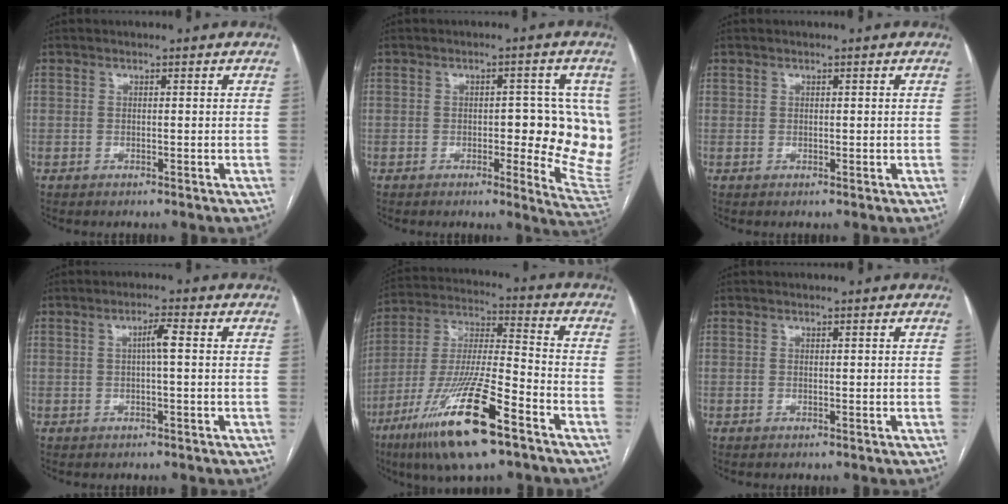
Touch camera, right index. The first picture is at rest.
{"total": 10.8, "force": [-0.1, 3.7, 10.2], "torque": [-0.103, -0.003, -0.003]}
{"total": 0.5, "force": [0.3, 0.4, 0.2], "torque": [0.004, 0.000, 0.005]}
{"total": 2.6, "force": [0.3, 0.2, 2.6], "torque": [-0.045, 0.005, 0.004]}
{"total": 19.0, "force": [-10.6, 2.2, 15.6], "torque": [-0.326, -0.039, -0.193]}
{"total": 0.0}